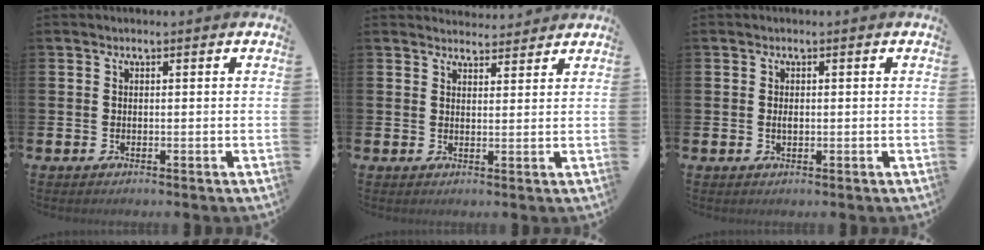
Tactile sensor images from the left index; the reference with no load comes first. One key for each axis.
{"total": 3.2, "fx": 3.1, "fy": 0.6, "fz": -0.2, "tx": 0.005, "ty": -0.018, "tz": 0.056}
{"total": 0.8, "fx": 0.0, "fy": 0.4, "fz": 0.7, "tx": -0.013, "ty": 0.002, "tz": -0.002}